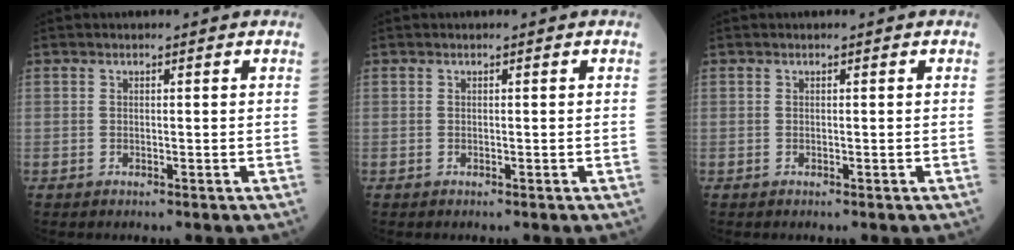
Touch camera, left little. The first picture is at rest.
{"total": 0.0}
{"total": 0.0}